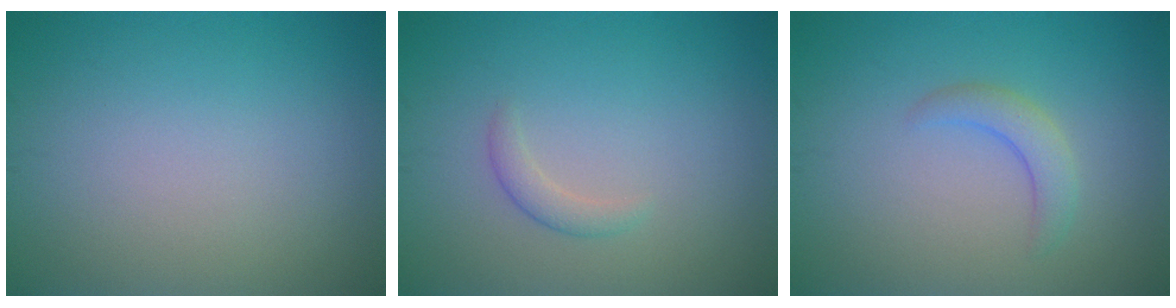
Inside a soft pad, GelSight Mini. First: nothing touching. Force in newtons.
{"total": 1.3, "press": 1.3, "slide": 0.0}
{"total": 2.1, "press": 2.1, "slide": 0.3}